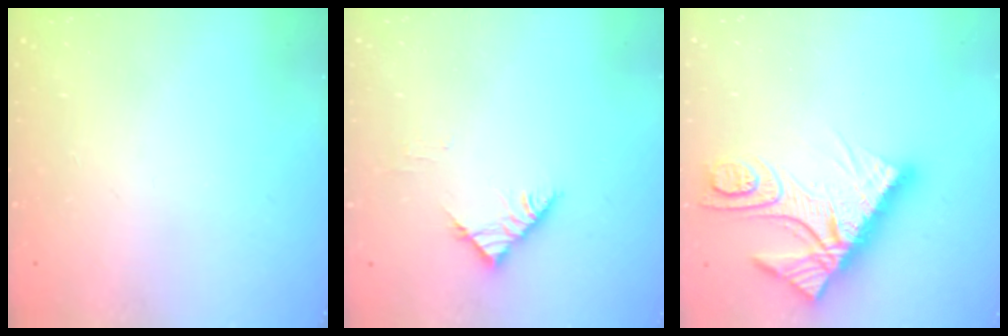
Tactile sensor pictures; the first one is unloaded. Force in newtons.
{"total": 5.3, "press": 5.3, "slide": 0.2}
{"total": 16.4, "press": 16.3, "slide": 1.4}